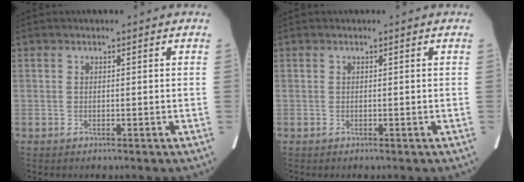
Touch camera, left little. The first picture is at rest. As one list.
[{"total": 0.0}]